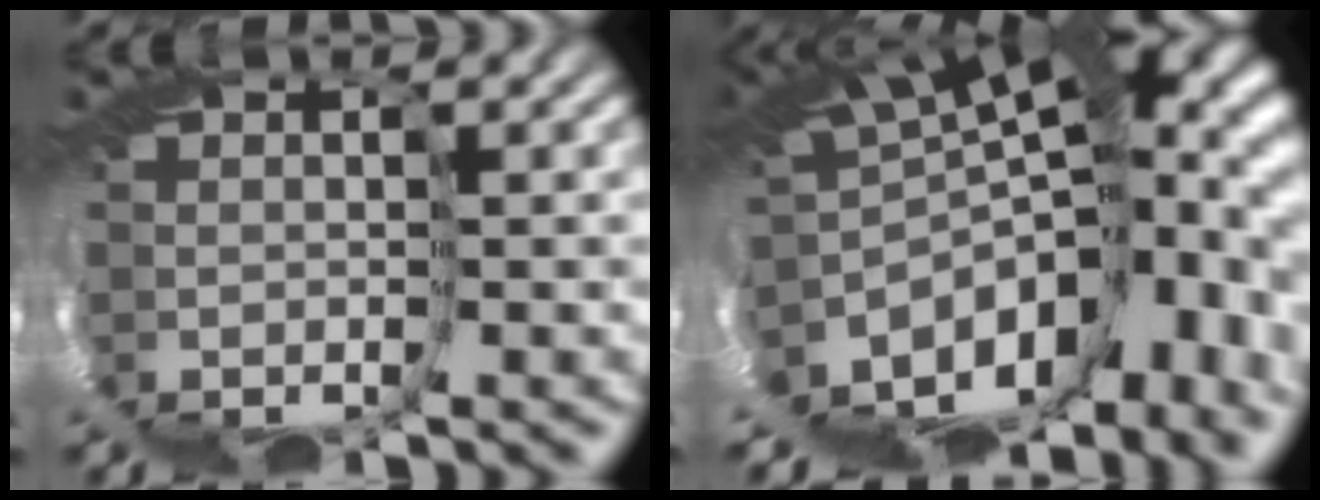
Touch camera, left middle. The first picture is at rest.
{"total": 9.1, "force": [-4.8, 3.7, 6.7], "torque": [-0.093, 0.011, -0.049]}